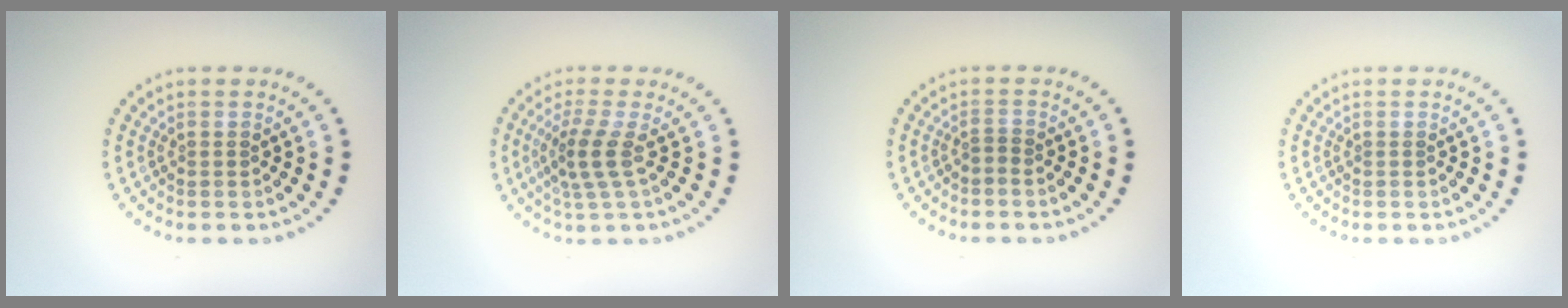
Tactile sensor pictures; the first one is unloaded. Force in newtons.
{"total": 2.8, "press": 2.3, "slide": 1.6}
{"total": 0.6, "press": 0.3, "slide": 0.6}
{"total": 0.0}